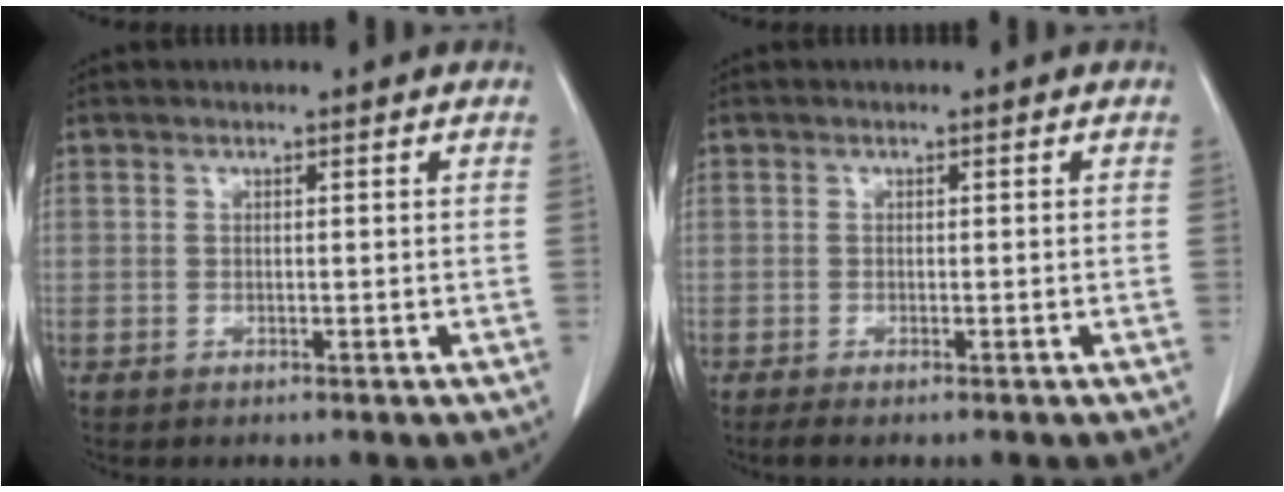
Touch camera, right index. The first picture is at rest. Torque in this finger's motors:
{"motor_torque": [0.15, -0.12, 0.03, -0.01]}